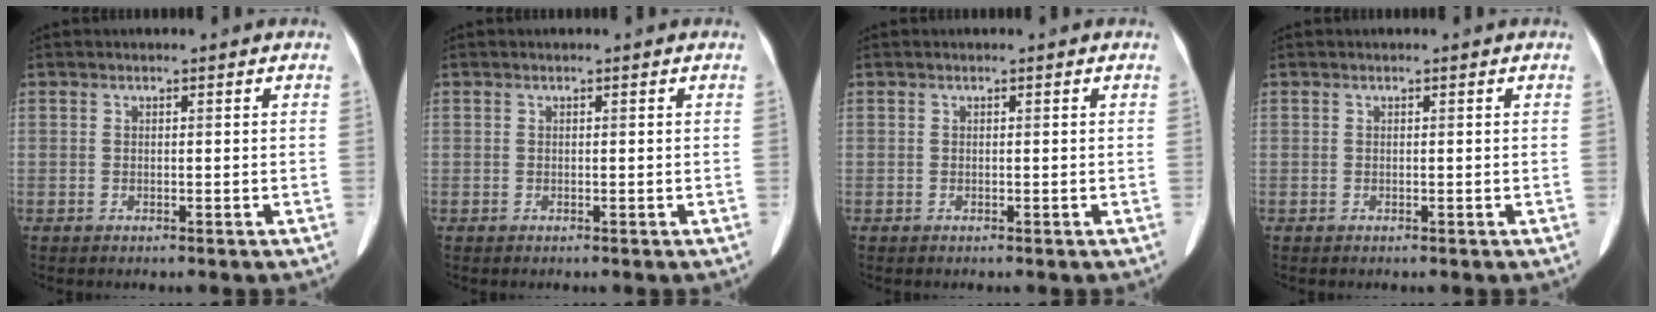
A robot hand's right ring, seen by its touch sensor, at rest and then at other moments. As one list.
[{"total": 0.0}, {"total": 0.0}, {"total": 0.0}]